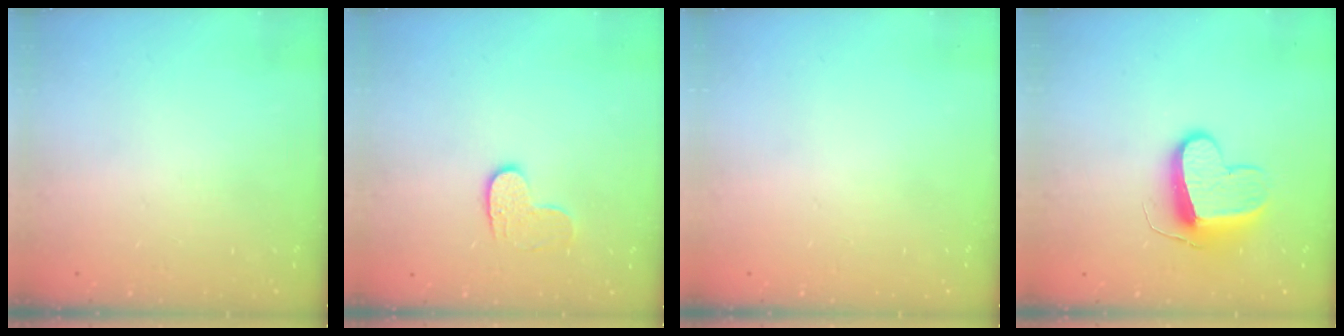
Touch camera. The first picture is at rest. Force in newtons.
{"total": 6.2, "press": 6.2, "slide": 0.3}
{"total": 0.0}
{"total": 9.9, "press": 9.9, "slide": 0.0}